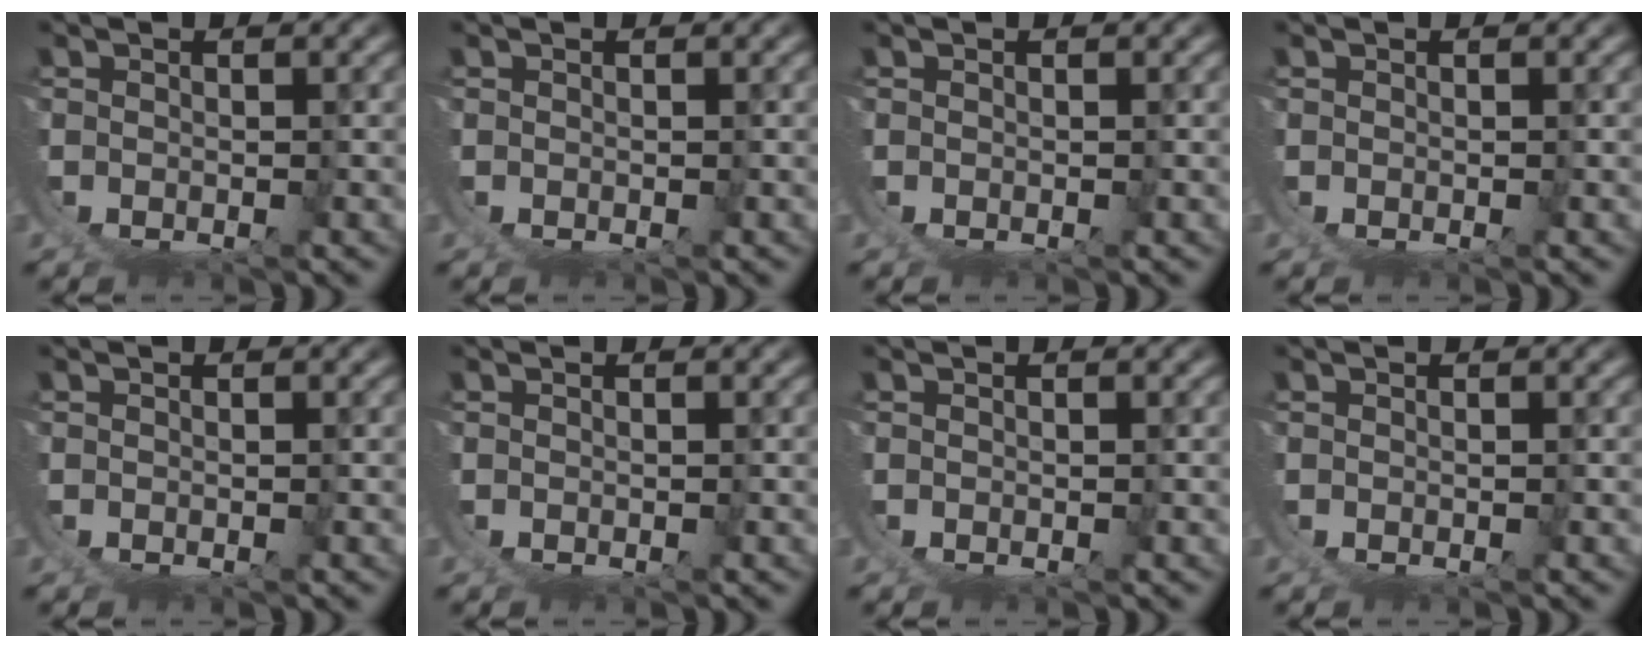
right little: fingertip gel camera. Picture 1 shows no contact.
{"total": 0.0}
{"total": 0.0}
{"total": 0.0}
{"total": 0.0}
{"total": 0.0}
{"total": 0.0}
{"total": 0.0}